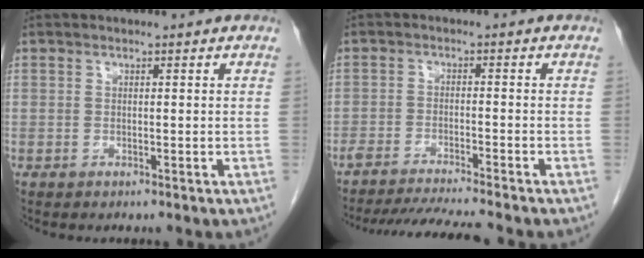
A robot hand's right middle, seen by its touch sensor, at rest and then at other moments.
{"total": 9.7, "force": [-8.8, -0.9, 3.9], "torque": [-0.049, -0.014, -0.141]}